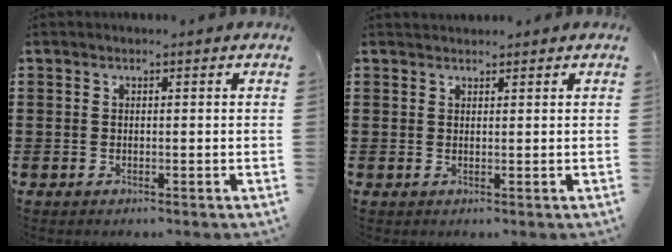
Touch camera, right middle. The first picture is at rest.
{"total": 1.1, "force": [1.1, 0.3, -0.1], "torque": [-0.001, 0.001, 0.022]}